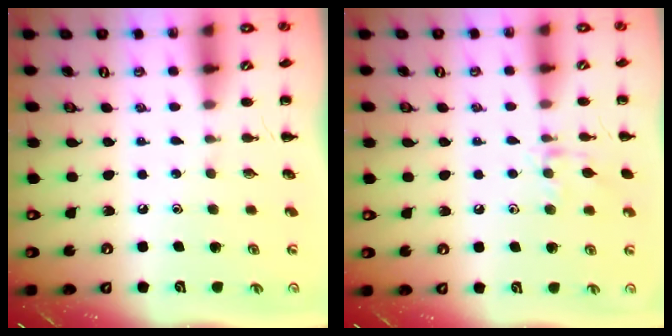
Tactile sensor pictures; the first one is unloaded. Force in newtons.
{"total": 7.8, "press": 7.7, "slide": 1.3}